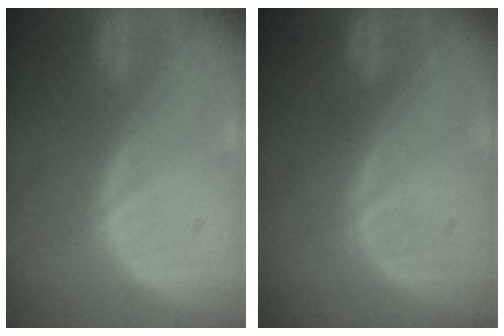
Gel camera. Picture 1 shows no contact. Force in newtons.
{"total": 0.0}